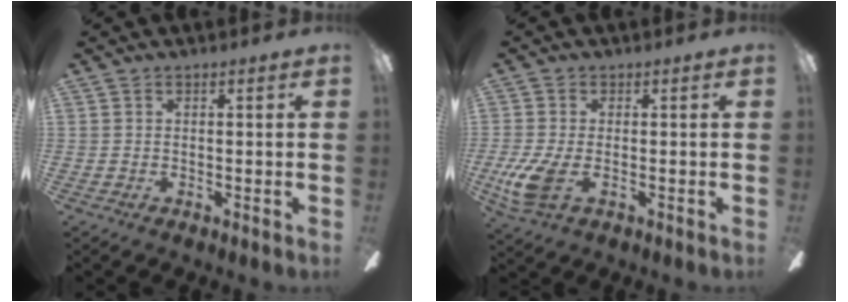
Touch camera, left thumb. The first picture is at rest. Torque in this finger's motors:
{"motor_torque": [-0.03, 0.23, 0.05, -0.04, 0.03]}